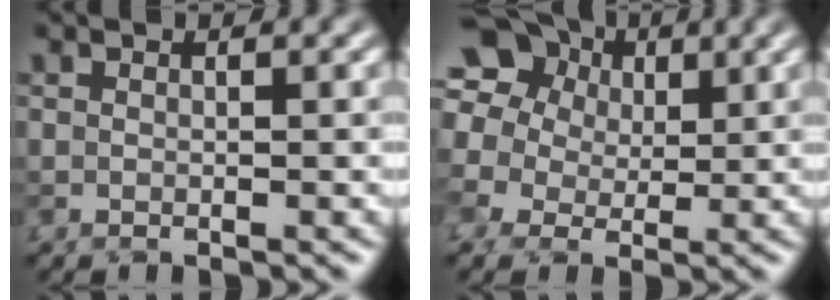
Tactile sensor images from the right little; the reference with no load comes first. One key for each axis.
{"total": 9.7, "fx": 3.6, "fy": 7.5, "fz": 5.0, "tx": -0.109, "ty": 0.034, "tz": 0.045}